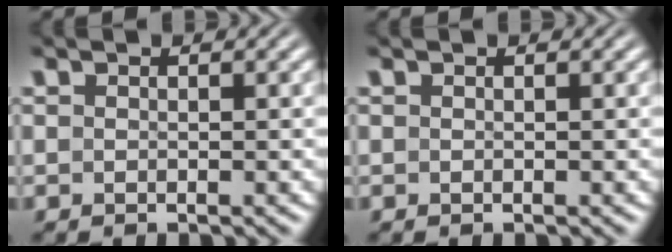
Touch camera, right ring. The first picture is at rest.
{"total": 0.0}